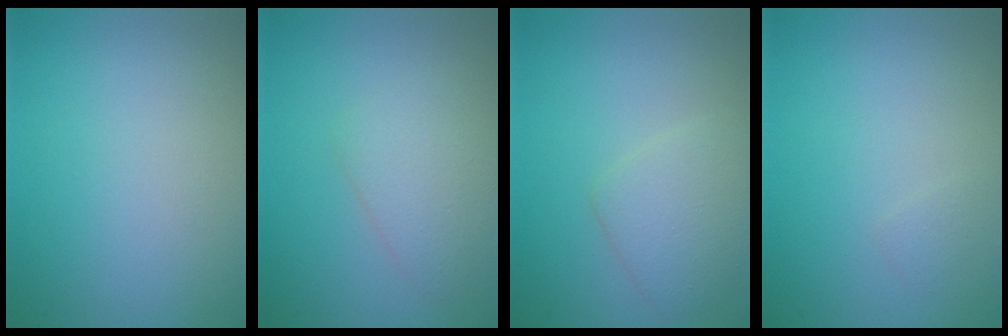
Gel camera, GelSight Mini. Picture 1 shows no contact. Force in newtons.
{"total": 2.3, "press": 2.3, "slide": 0.1}
{"total": 2.6, "press": 2.6, "slide": 0.0}
{"total": 0.6, "press": 0.6, "slide": 0.0}